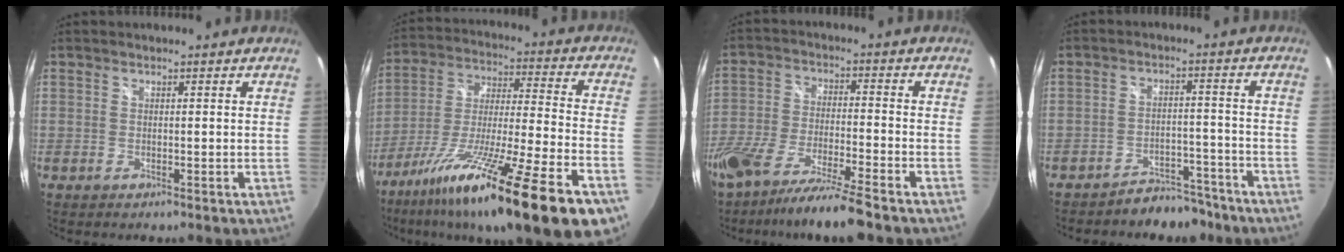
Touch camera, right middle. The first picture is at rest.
{"total": 26.8, "force": [-16.8, 1.2, 20.8], "torque": [-0.341, -0.070, -0.282]}
{"total": 13.3, "force": [-10.5, 0.9, 8.1], "torque": [-0.168, -0.034, -0.190]}
{"total": 7.4, "force": [-6.6, 3.1, 1.2], "torque": [-0.028, 0.020, -0.083]}